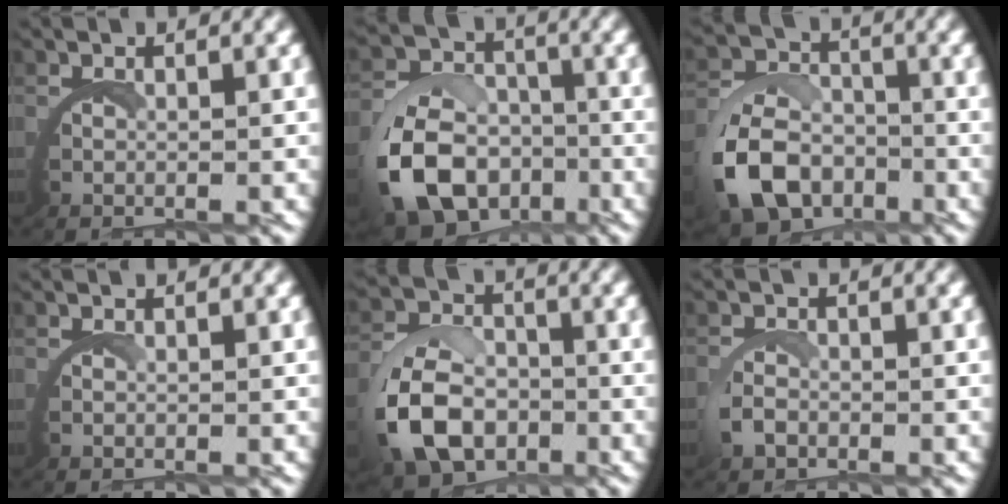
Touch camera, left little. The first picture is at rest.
{"total": 9.5, "force": [-3.3, 7.7, 4.5], "torque": [-0.107, -0.040, -0.054]}
{"total": 6.8, "force": [-2.1, 5.4, 3.5], "torque": [-0.070, -0.017, -0.040]}
{"total": 0.0}
{"total": 6.6, "force": [-1.5, 5.0, 4.0], "torque": [-0.082, -0.013, -0.027]}
{"total": 0.9, "force": [-0.1, 0.7, 0.6], "torque": [-0.028, -0.005, -0.006]}